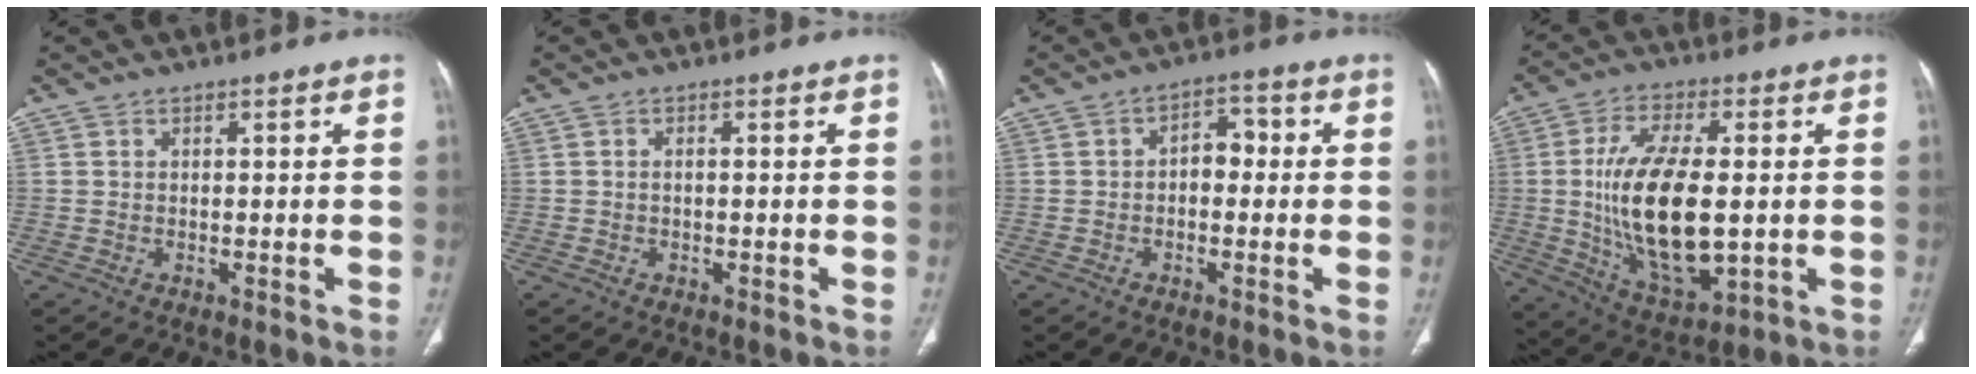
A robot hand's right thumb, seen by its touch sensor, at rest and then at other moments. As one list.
[{"total": 0.5, "force": [-0.1, 0.2, 0.5], "torque": [-0.012, 0.000, -0.004]}, {"total": 4.6, "force": [-0.2, 3.0, 3.5], "torque": [-0.031, 0.014, -0.014]}, {"total": 19.4, "force": [-0.4, 8.9, 17.2], "torque": [-0.313, -0.013, 0.006]}]